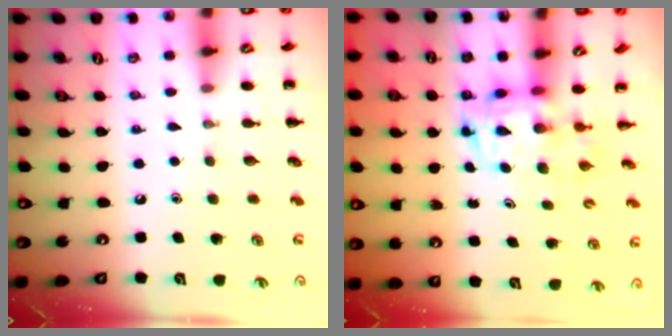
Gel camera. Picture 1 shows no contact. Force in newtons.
{"total": 2.9, "press": 2.9, "slide": 0.6}